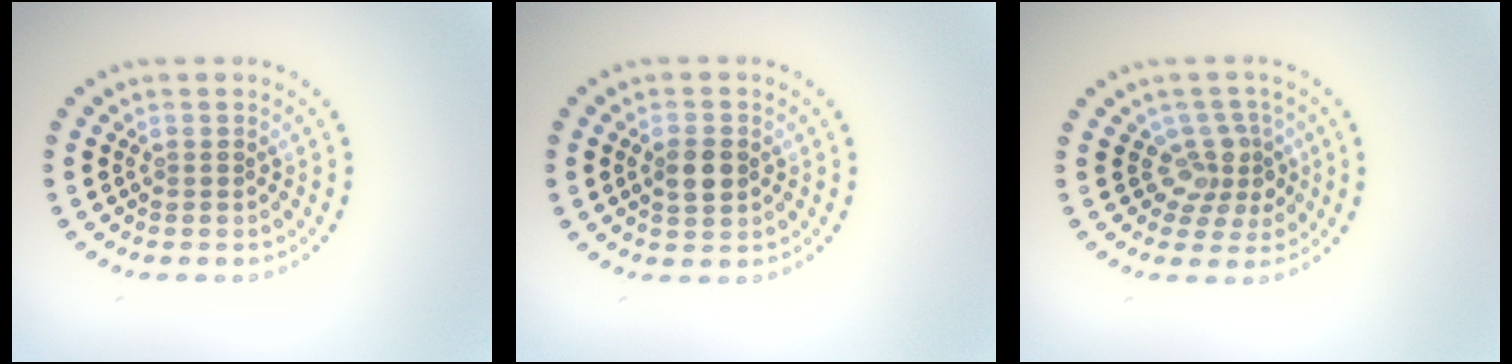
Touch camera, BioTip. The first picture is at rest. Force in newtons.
{"total": 2.3, "press": 2.2, "slide": 0.3}
{"total": 3.0, "press": 2.2, "slide": 2.1}